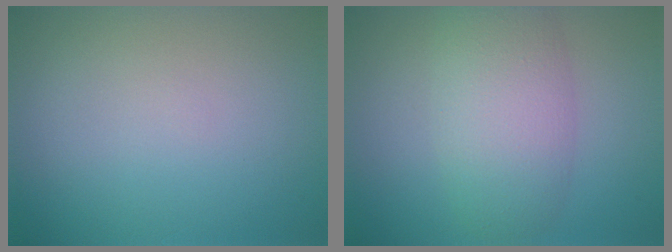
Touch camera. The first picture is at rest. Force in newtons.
{"total": 5.8, "press": 5.8, "slide": 0.1}